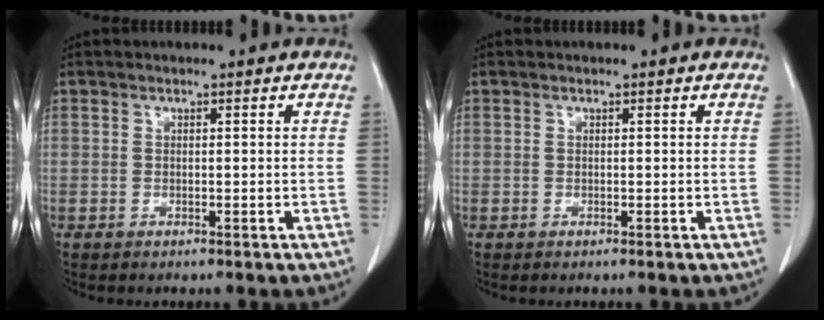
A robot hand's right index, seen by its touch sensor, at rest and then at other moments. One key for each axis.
{"total": 0.0}